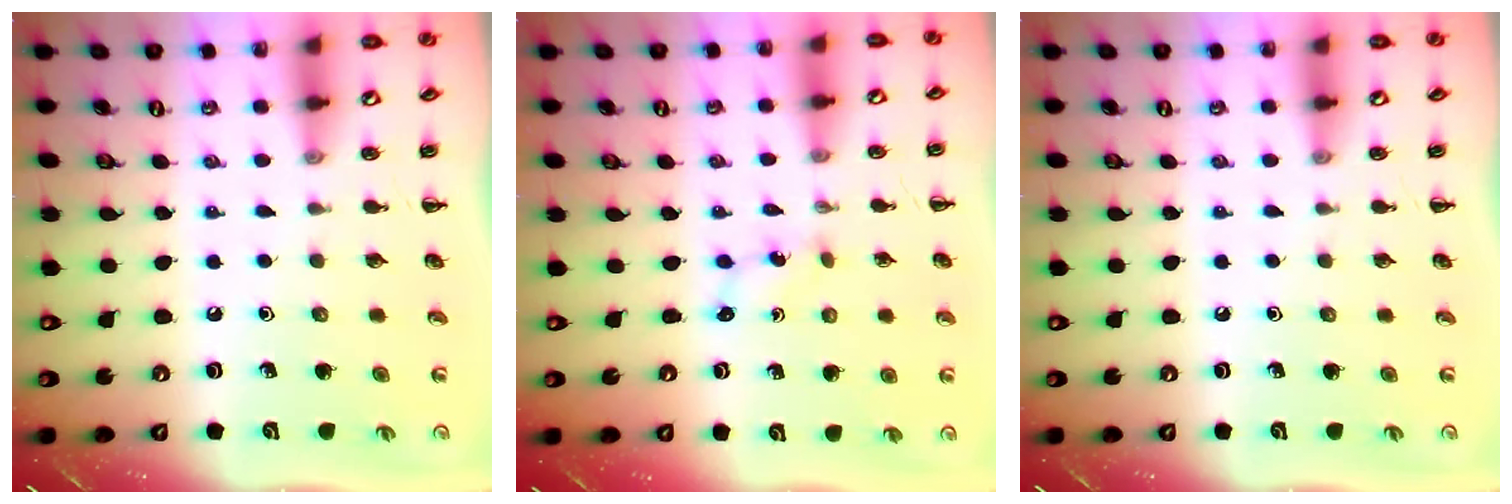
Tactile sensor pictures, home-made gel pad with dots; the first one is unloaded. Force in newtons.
{"total": 1.3, "press": 1.2, "slide": 0.4}
{"total": 0.0}